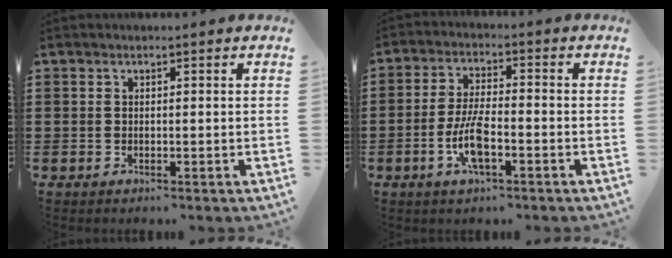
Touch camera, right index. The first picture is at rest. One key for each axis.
{"total": 6.9, "fx": -2.5, "fy": 2.0, "fz": 6.1, "tx": -0.135, "ty": -0.007, "tz": -0.052}